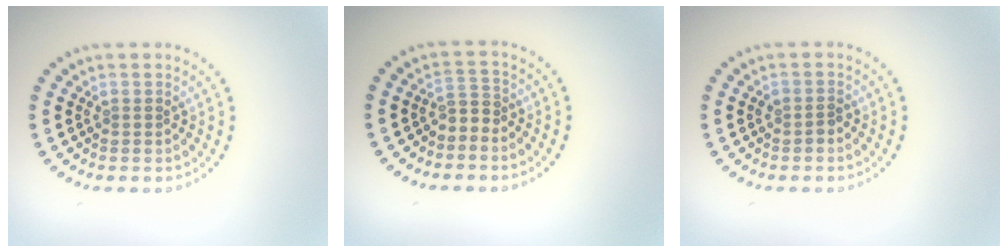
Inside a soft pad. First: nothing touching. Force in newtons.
{"total": 1.6, "press": 1.0, "slide": 1.2}
{"total": 0.6, "press": 0.6, "slide": 0.3}